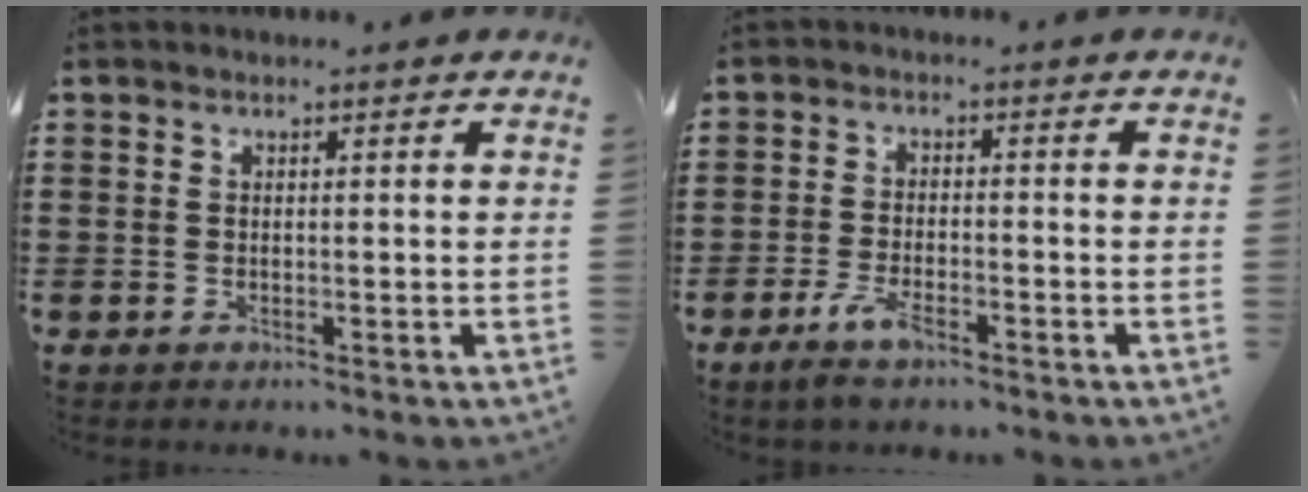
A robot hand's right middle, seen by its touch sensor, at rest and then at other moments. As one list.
[{"total": 4.4, "force": [-2.8, 1.3, 3.1], "torque": [-0.078, -0.007, -0.056]}]